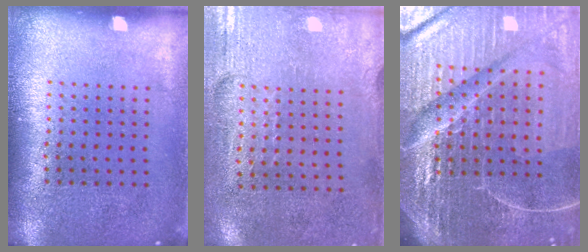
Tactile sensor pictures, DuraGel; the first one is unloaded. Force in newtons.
{"total": 2.9, "press": 2.5, "slide": 1.5}
{"total": 7.0, "press": 6.1, "slide": 3.4}